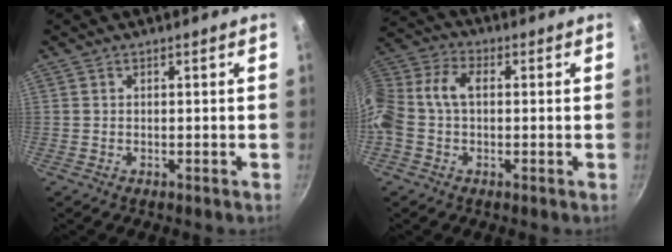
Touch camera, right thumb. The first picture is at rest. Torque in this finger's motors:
{"motor_torque": [0.80, 0.80, 0.69, 0.47, 0.32]}